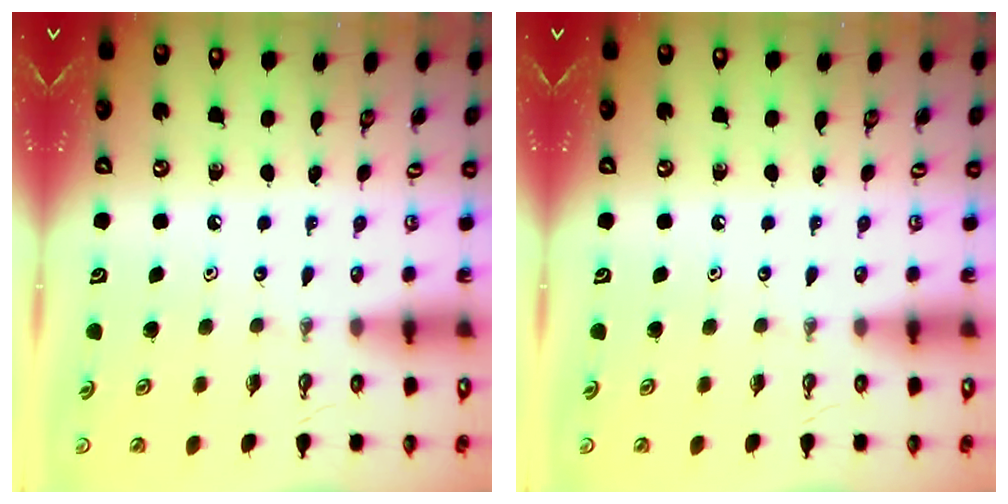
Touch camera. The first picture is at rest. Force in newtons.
{"total": 0.0}